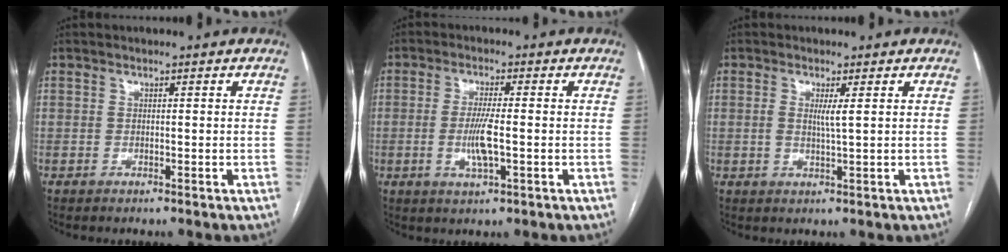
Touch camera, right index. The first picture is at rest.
{"total": 5.4, "force": [-1.0, 0.6, 5.3], "torque": [-0.111, -0.009, -0.017]}
{"total": 2.3, "force": [0.5, -0.1, 2.3], "torque": [-0.050, -0.003, 0.009]}